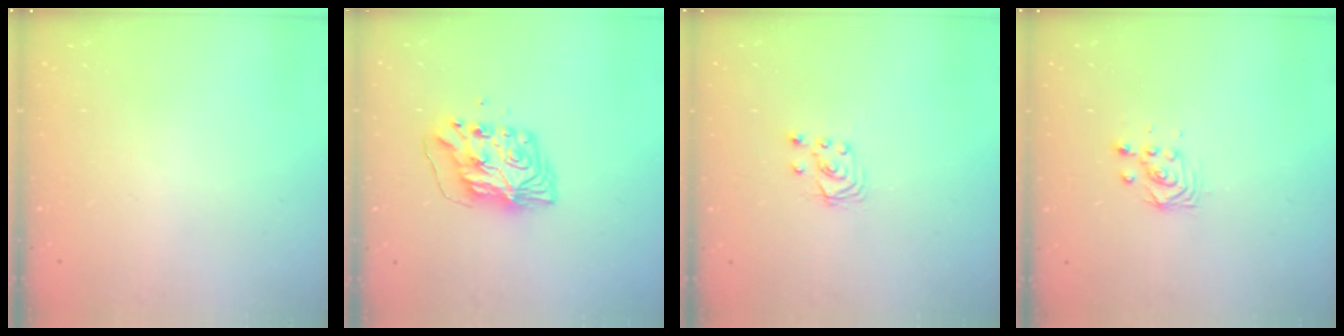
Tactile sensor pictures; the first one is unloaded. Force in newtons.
{"total": 8.6, "press": 8.5, "slide": 1.1}
{"total": 3.5, "press": 3.5, "slide": 0.4}
{"total": 2.9, "press": 2.9, "slide": 0.4}